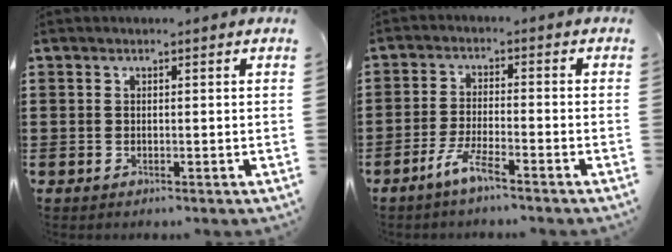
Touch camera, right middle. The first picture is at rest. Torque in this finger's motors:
{"motor_torque": [1.15, -0.68, 0.34, 0.08]}